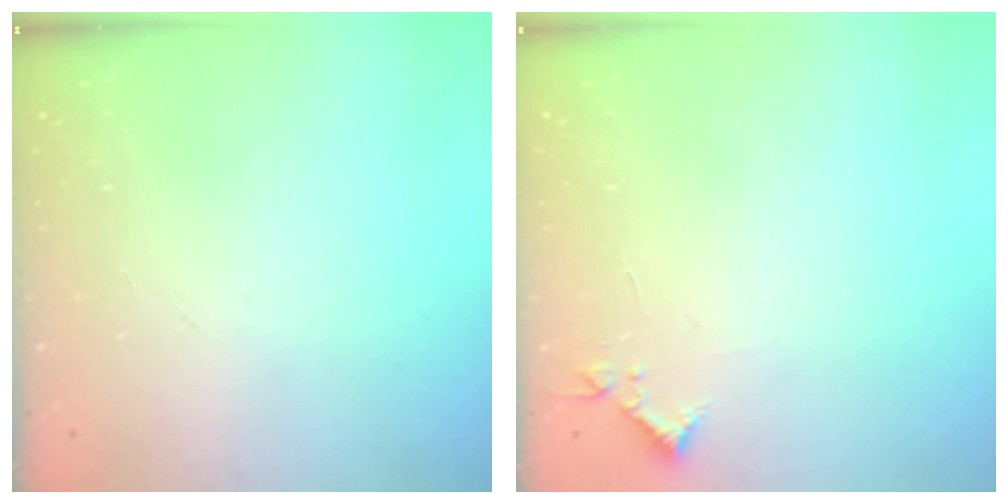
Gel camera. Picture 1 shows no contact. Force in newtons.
{"total": 3.6, "press": 3.6, "slide": 0.5}